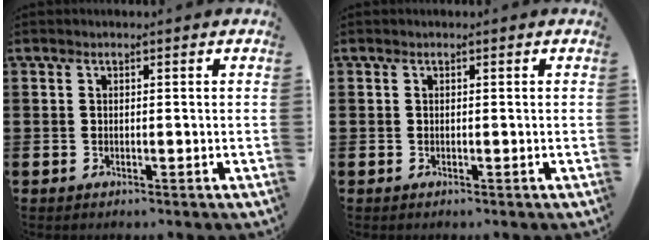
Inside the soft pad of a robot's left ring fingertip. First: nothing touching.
{"total": 0.0}